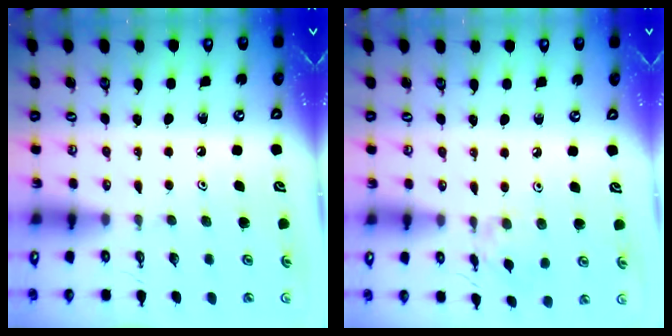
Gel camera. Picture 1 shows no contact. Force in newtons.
{"total": 2.0, "press": 2.0, "slide": 0.4}